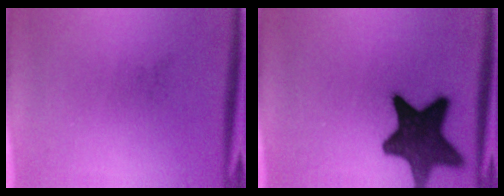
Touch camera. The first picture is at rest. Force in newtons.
{"total": 14.1}